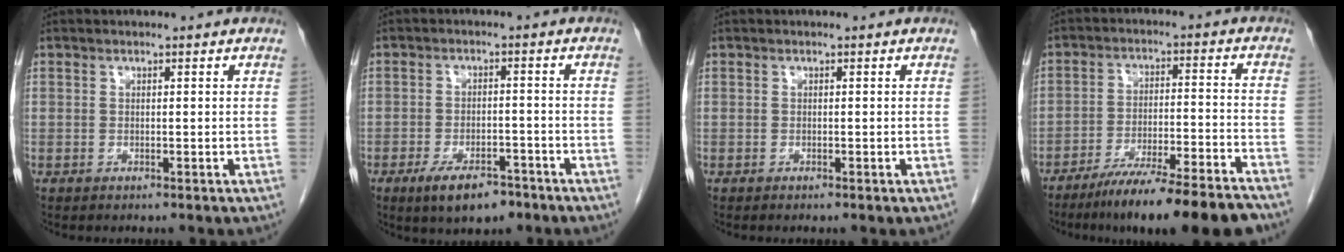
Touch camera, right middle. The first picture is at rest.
{"total": 6.7, "force": [-4.4, 2.7, 4.2], "torque": [-0.072, -0.002, -0.067]}
{"total": 0.0}
{"total": 15.9, "force": [-13.0, 0.2, 9.2], "torque": [-0.119, -0.016, -0.204]}